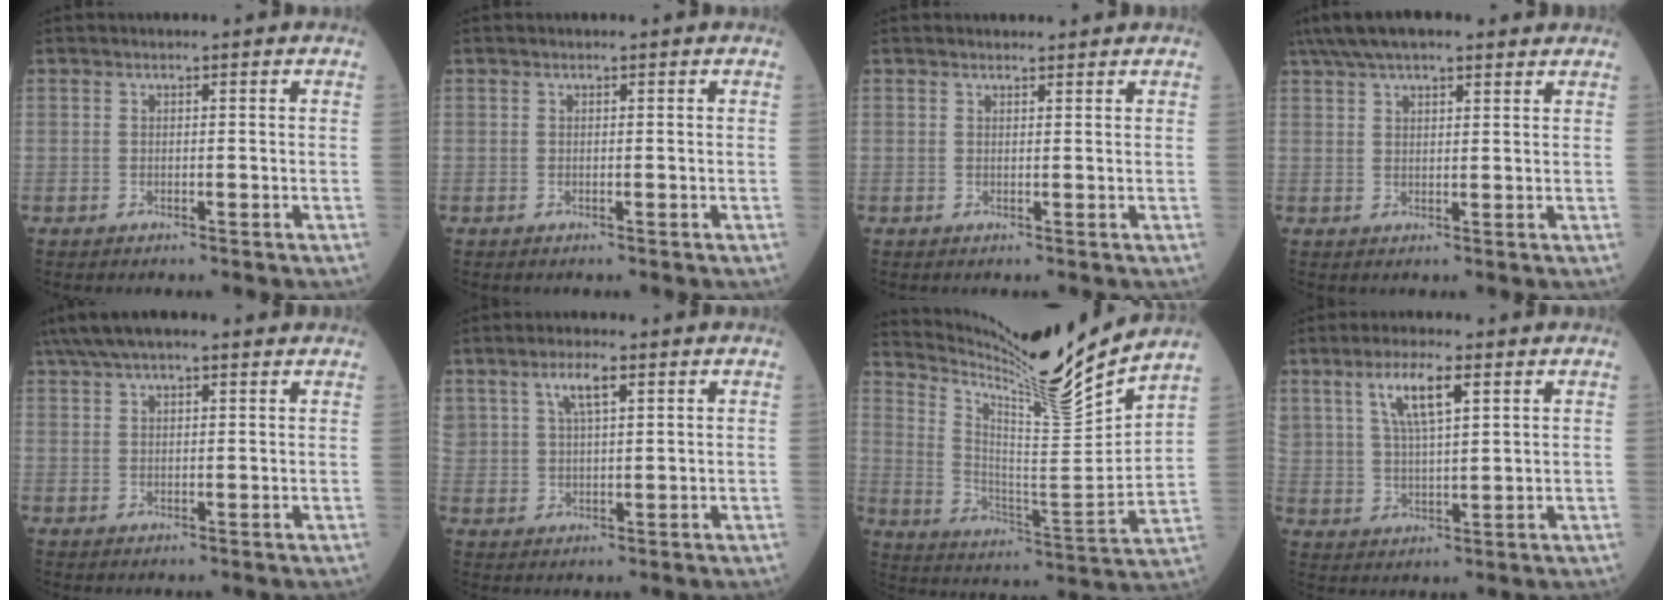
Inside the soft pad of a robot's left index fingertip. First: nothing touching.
{"total": 0.0}
{"total": 1.4, "force": [1.4, 0.2, 0.0], "torque": [-0.001, 0.005, 0.022]}
{"total": 11.3, "force": [8.9, 2.8, 6.3], "torque": [-0.108, 0.058, 0.144]}
{"total": 9.5, "force": [7.3, 2.2, 5.5], "torque": [-0.094, 0.055, 0.121]}
{"total": 5.1, "force": [2.8, 1.7, 3.8], "torque": [-0.080, 0.010, 0.056]}
{"total": 17.1, "force": [15.7, -2.3, 6.3], "torque": [-0.127, -0.058, 0.258]}
{"total": 7.3, "force": [3.8, 1.8, 6.0], "torque": [-0.122, 0.011, 0.076]}